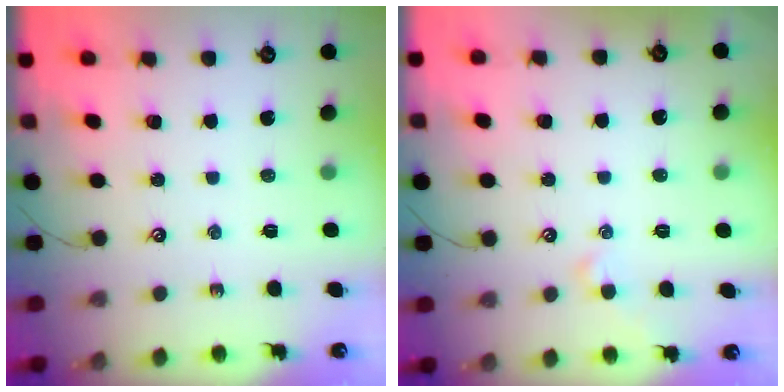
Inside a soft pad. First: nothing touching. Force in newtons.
{"total": 1.2, "press": 1.2, "slide": 0.4}